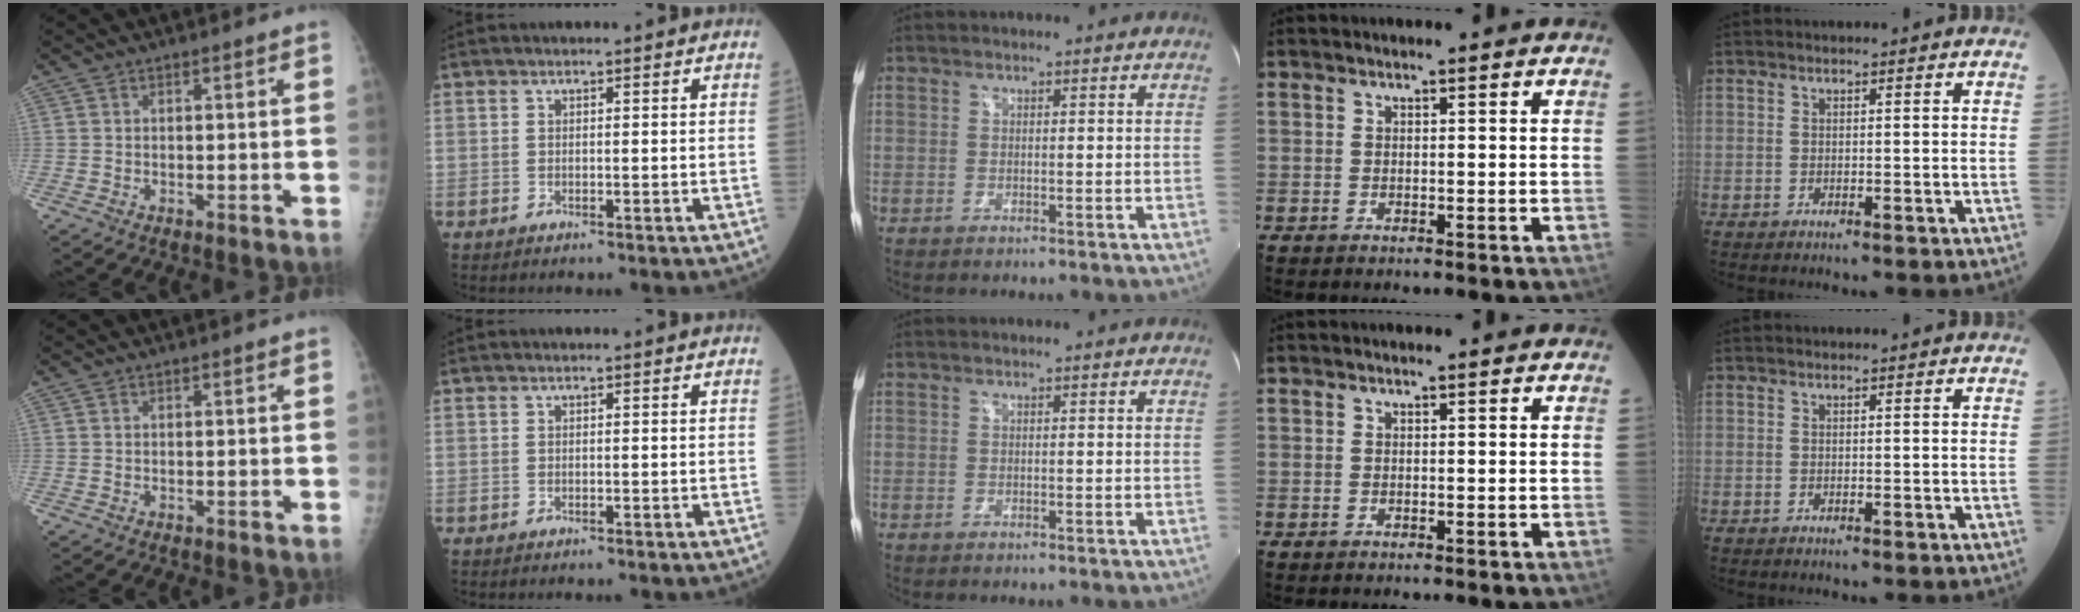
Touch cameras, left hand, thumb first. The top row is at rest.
{}